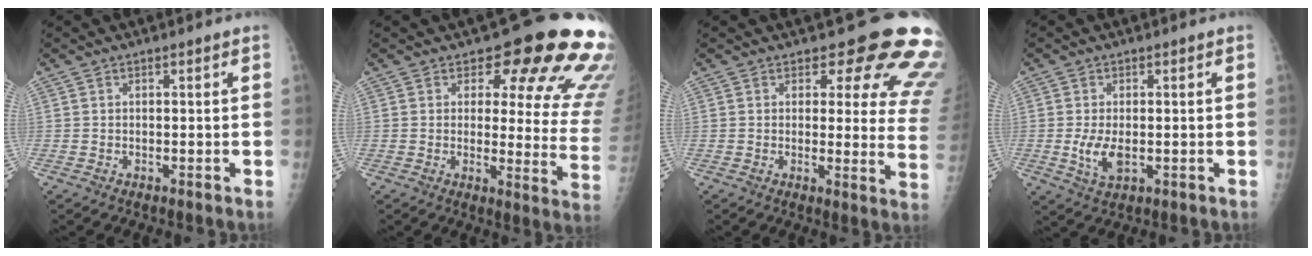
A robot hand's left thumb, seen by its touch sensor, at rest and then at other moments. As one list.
[{"total": 18.0, "force": [12.4, 6.9, 11.2], "torque": [-0.080, -0.081, 0.128]}, {"total": 14.9, "force": [11.8, 5.8, 7.0], "torque": [-0.021, -0.092, 0.103]}, {"total": 5.3, "force": [-0.8, 2.9, 4.4], "torque": [-0.089, -0.008, -0.011]}]